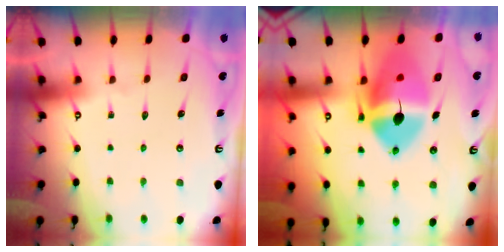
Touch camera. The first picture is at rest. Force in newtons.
{"total": 19.4, "press": 19.2, "slide": 2.9}